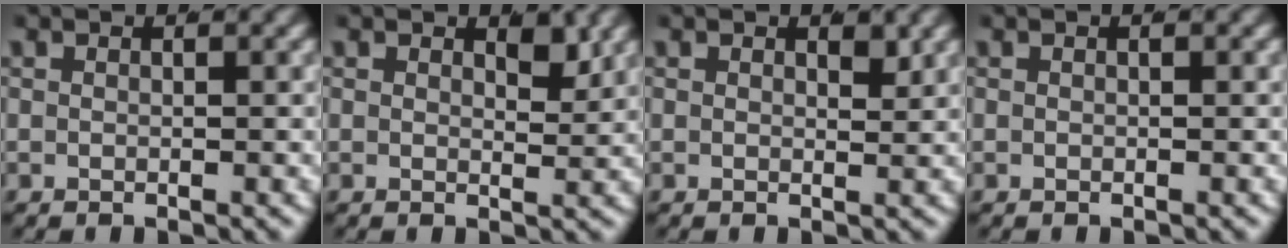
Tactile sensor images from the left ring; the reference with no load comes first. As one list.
[{"total": 1.7, "force": [1.2, 0.4, 1.1], "torque": [-0.015, -0.013, 0.024]}, {"total": 0.8, "force": [0.6, 0.1, 0.5], "torque": [-0.003, -0.009, 0.013]}, {"total": 0.0}]